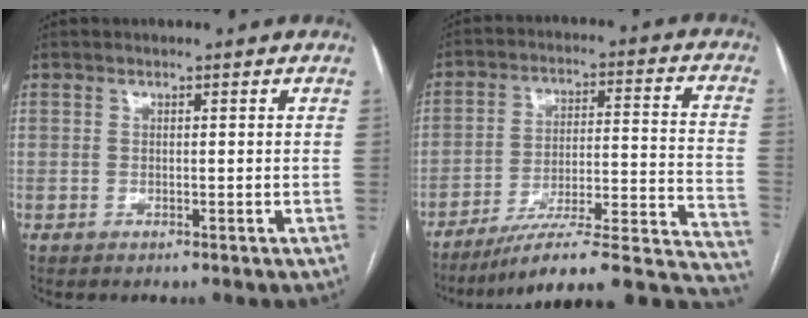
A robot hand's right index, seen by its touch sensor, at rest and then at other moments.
{"total": 23.3, "force": [-20.4, 2.6, 11.1], "torque": [-0.070, 0.031, -0.286]}